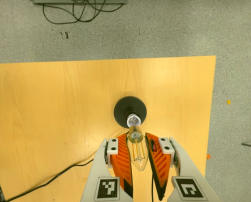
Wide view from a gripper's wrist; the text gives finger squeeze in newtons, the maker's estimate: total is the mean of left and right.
{"total": 21.0, "left": 23.4, "right": 18.7}